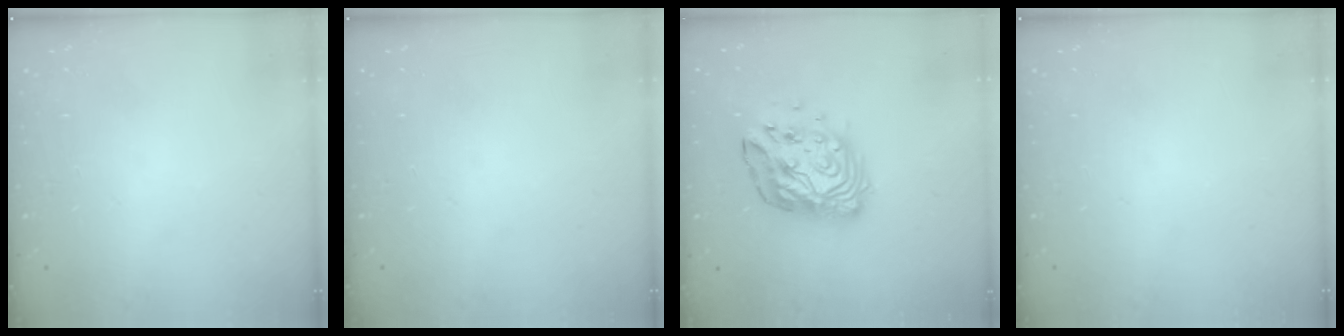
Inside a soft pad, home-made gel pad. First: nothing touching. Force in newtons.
{"total": 0.0}
{"total": 14.9, "press": 14.8, "slide": 1.4}
{"total": 0.0}